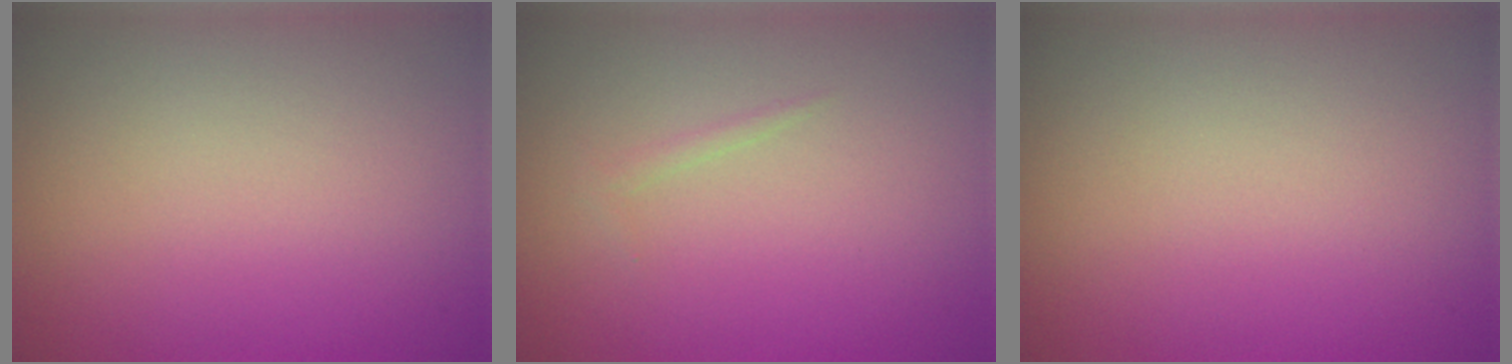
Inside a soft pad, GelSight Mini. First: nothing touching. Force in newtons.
{"total": 0.6, "press": 0.5, "slide": 0.1}
{"total": 0.0}